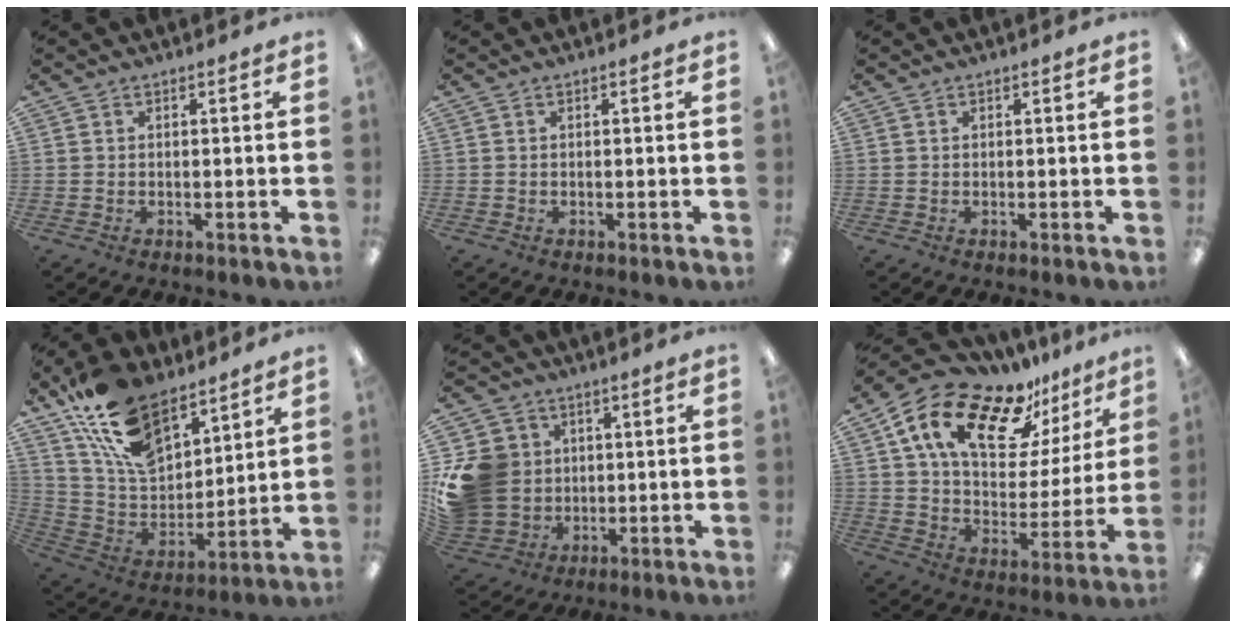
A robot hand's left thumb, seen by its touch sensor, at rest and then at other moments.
{"total": 0.0}
{"total": 0.0}
{"total": 19.6, "force": [13.4, 10.0, 10.1], "torque": [-0.204, -0.065, 0.251]}
{"total": 14.8, "force": [1.8, 13.3, 6.2], "torque": [-0.151, 0.006, 0.041]}
{"total": 19.6, "force": [13.5, 9.4, 10.6], "torque": [-0.196, -0.081, 0.238]}